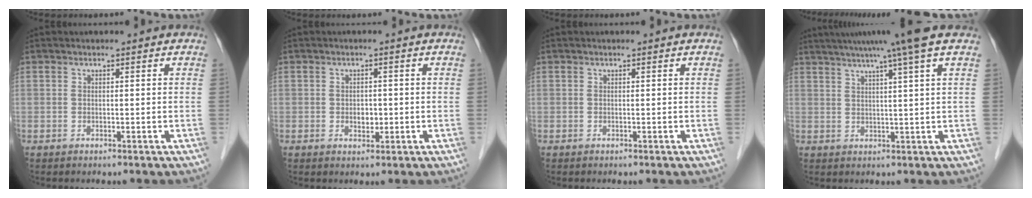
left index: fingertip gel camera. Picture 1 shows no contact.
{"total": 2.0, "force": [-0.5, 1.4, 1.4], "torque": [-0.022, -0.003, -0.005]}
{"total": 0.0}
{"total": 9.5, "force": [6.9, -1.9, 6.3], "torque": [-0.098, 0.013, 0.086]}